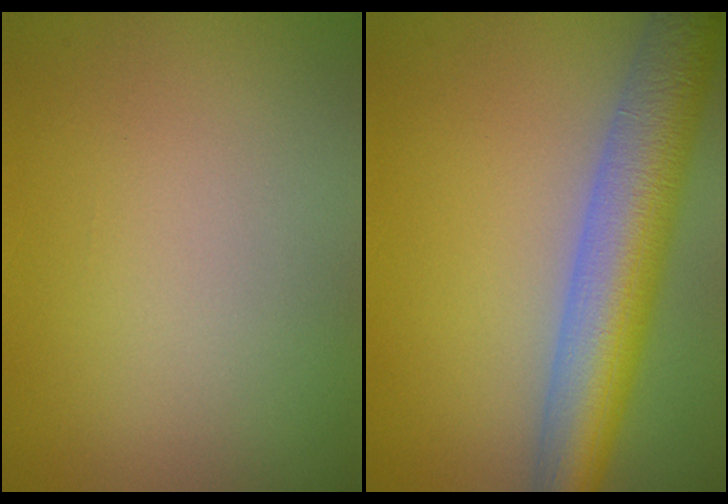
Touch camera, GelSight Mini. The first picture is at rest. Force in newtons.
{"total": 8.7, "press": 8.7, "slide": 0.5}